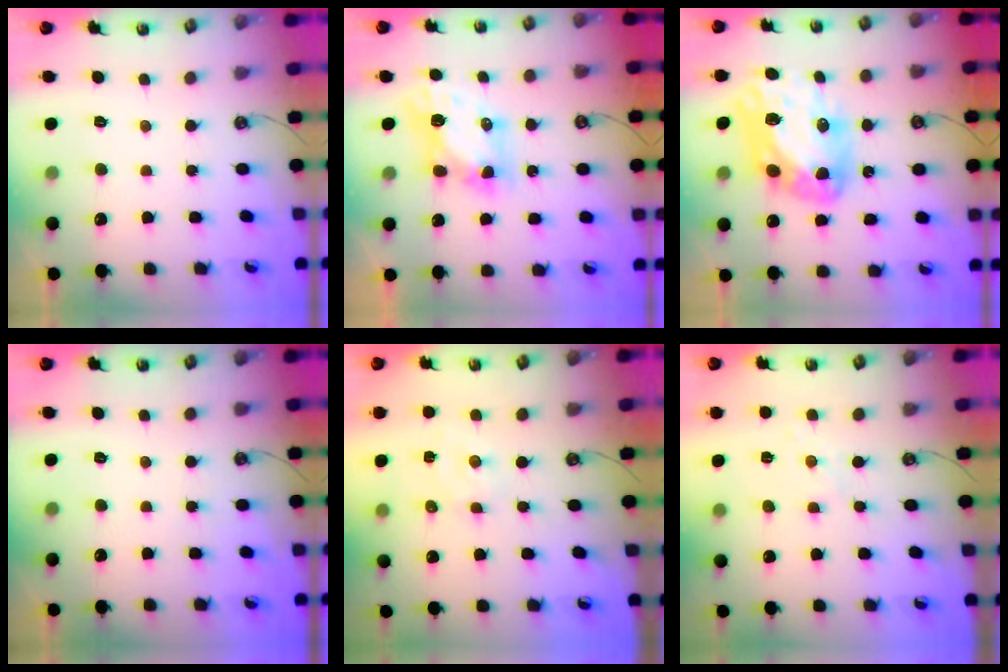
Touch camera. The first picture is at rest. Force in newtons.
{"total": 6.8, "press": 6.8, "slide": 0.6}
{"total": 18.0, "press": 17.9, "slide": 1.8}
{"total": 0.0}
{"total": 1.6, "press": 1.6, "slide": 0.1}
{"total": 2.7, "press": 2.7, "slide": 0.4}